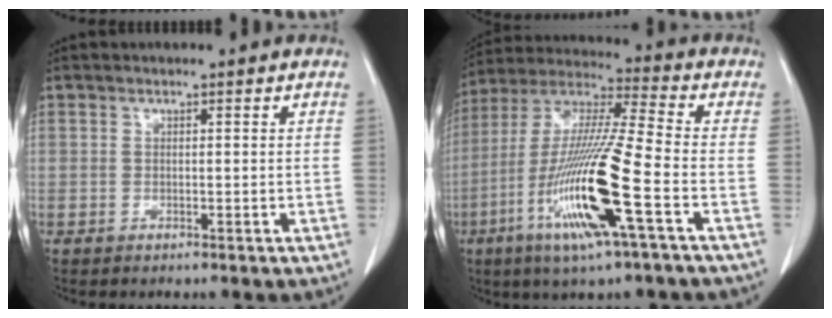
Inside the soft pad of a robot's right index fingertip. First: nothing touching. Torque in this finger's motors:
{"motor_torque": [2.14, 0.00, 0.71, 0.21]}